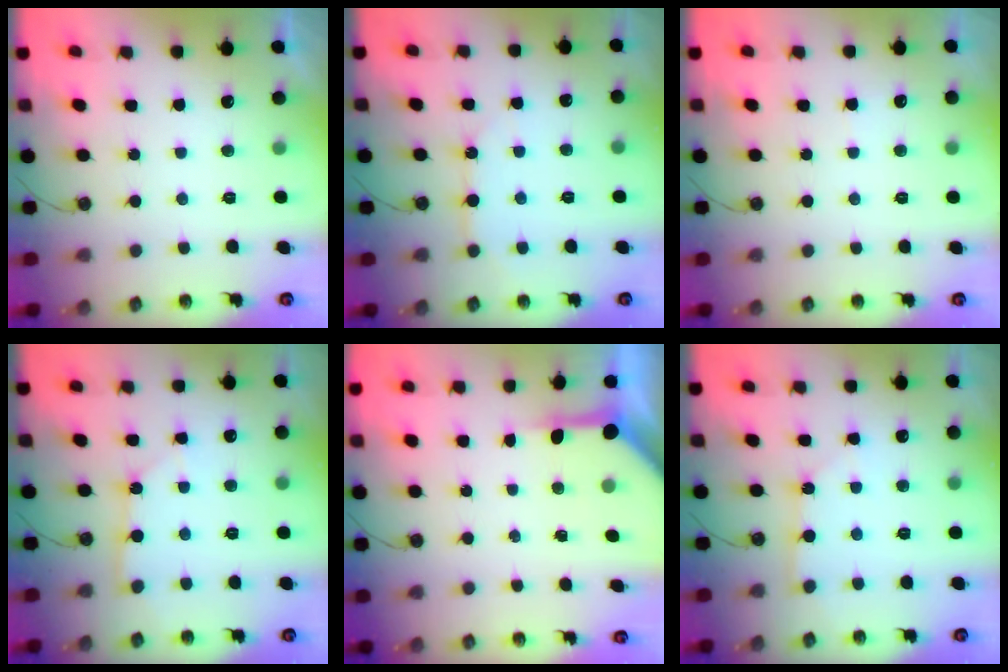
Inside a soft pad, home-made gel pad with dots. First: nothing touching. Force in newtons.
{"total": 7.4, "press": 7.4, "slide": 0.6}
{"total": 3.2, "press": 3.2, "slide": 0.5}
{"total": 3.5, "press": 3.5, "slide": 0.3}
{"total": 6.1, "press": 6.1, "slide": 0.4}
{"total": 3.0, "press": 3.0, "slide": 0.4}